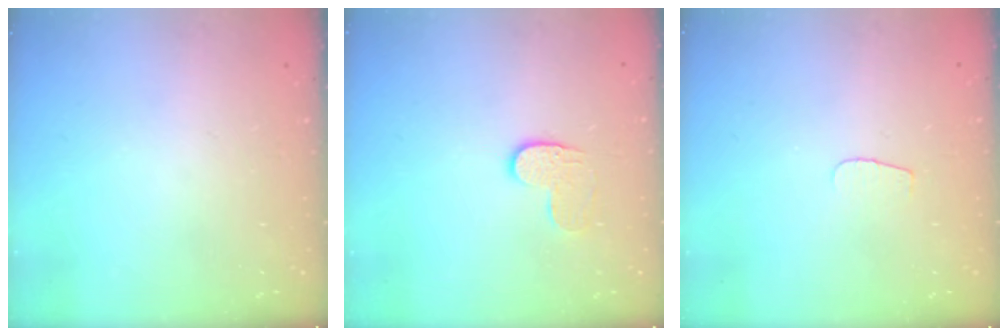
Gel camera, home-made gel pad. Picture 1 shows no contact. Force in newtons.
{"total": 5.7, "press": 5.7, "slide": 0.4}
{"total": 3.6, "press": 3.5, "slide": 0.4}